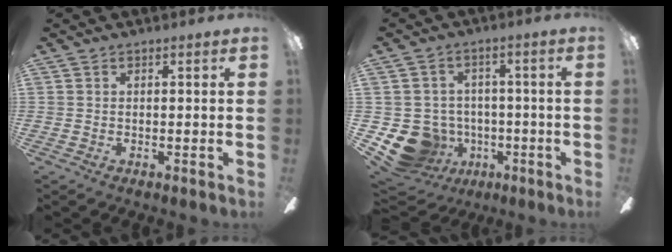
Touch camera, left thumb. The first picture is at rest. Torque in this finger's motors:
{"motor_torque": [-0.83, 0.87, -0.10, 0.14, 0.02]}